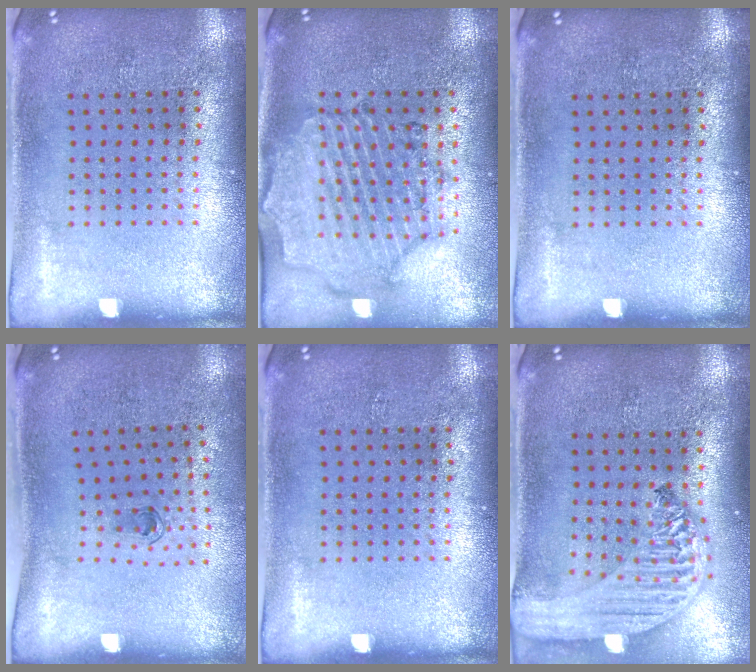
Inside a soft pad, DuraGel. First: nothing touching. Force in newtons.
{"total": 1.6, "press": 1.6, "slide": 0.4}
{"total": 0.0}
{"total": 0.6, "press": 0.3, "slide": 0.6}
{"total": 0.0}
{"total": 3.1, "press": 2.5, "slide": 1.8}